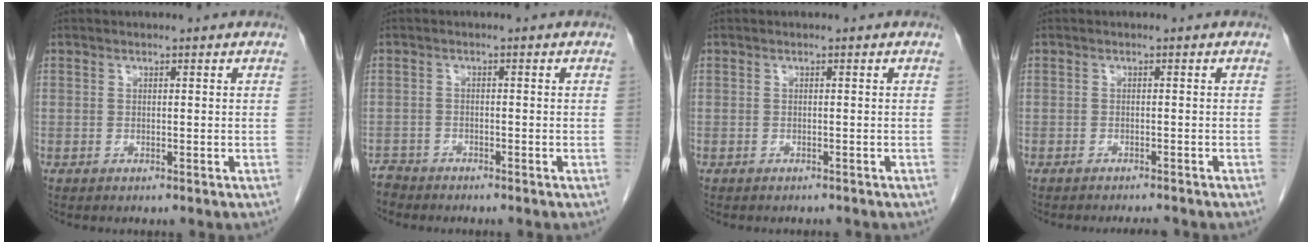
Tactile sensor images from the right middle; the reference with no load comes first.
{"total": 2.1, "force": [-2.0, 0.5, -0.6], "torque": [0.008, -0.004, -0.040]}
{"total": 1.7, "force": [-1.6, 0.5, 0.4], "torque": [-0.015, -0.004, -0.020]}
{"total": 3.4, "force": [-3.2, 0.5, 1.1], "torque": [-0.011, -0.005, -0.041]}